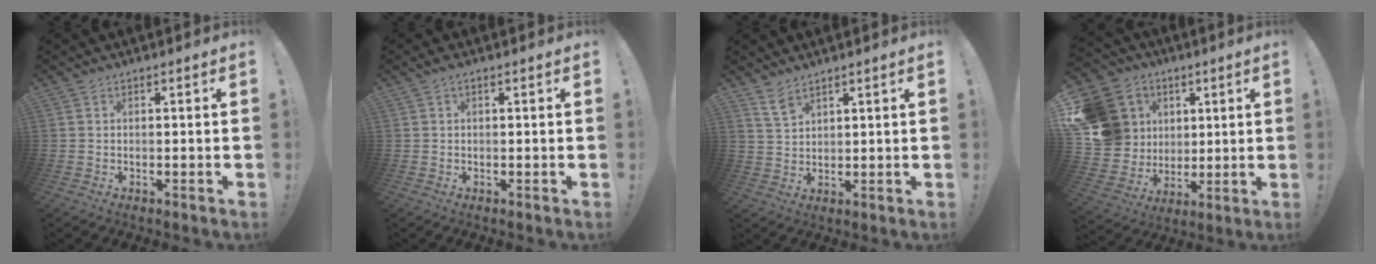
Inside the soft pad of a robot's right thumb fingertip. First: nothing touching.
{"total": 1.1, "force": [0.3, 0.0, 1.1], "torque": [-0.021, 0.002, 0.006]}
{"total": 5.0, "force": [3.9, 2.0, 2.4], "torque": [-0.042, -0.022, 0.074]}
{"total": 18.5, "force": [4.9, 16.3, 7.4], "torque": [-0.130, -0.014, 0.131]}